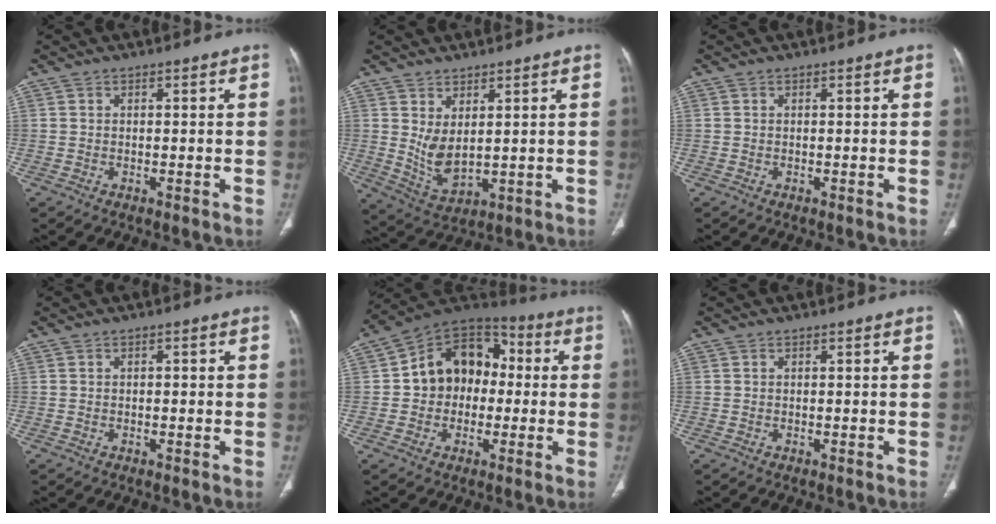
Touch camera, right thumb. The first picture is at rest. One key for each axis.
{"total": 6.5, "fx": 1.7, "fy": 3.2, "fz": 5.4, "tx": -0.097, "ty": -0.026, "tz": 0.052}
{"total": 0.0}
{"total": 0.7, "fx": 0.0, "fy": 0.4, "fz": 0.6, "tx": -0.006, "ty": 0.001, "tz": 0.000}
{"total": 15.0, "fx": 0.5, "fy": 11.6, "fz": 9.5, "tx": -0.103, "ty": 0.040, "tz": -0.004}
{"total": 0.0}